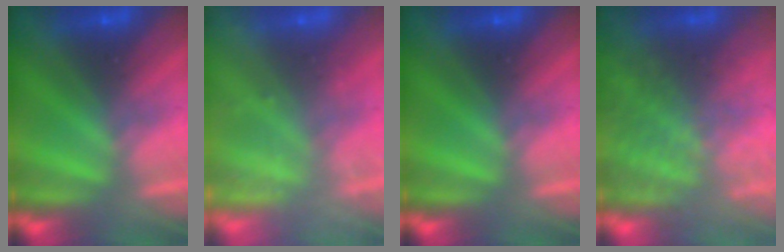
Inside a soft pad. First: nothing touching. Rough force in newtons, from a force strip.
{"total": 2.3}
{"total": 0.0}
{"total": 7.4}